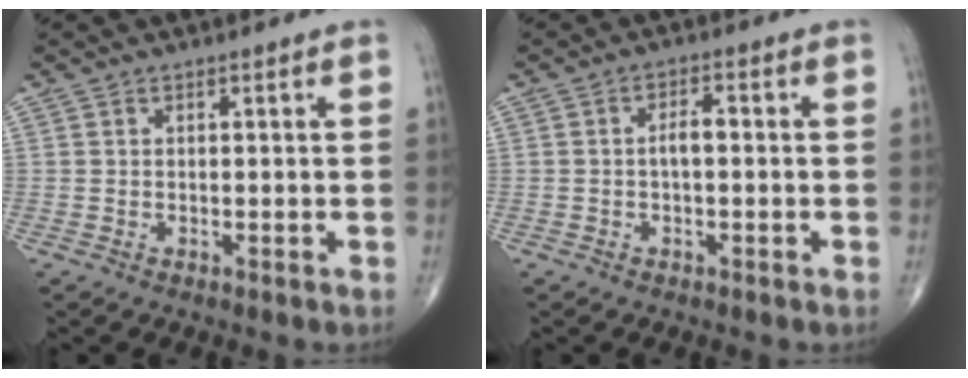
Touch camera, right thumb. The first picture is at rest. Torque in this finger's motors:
{"motor_torque": [0.79, 0.85, 0.60, 0.08, 0.03]}